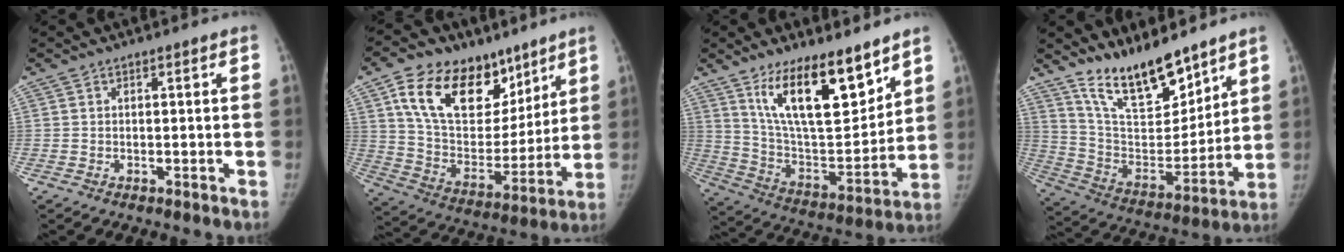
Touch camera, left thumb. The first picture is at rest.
{"total": 22.9, "force": [12.4, 14.3, 12.8], "torque": [-0.174, -0.039, 0.219]}
{"total": 19.1, "force": [12.3, 6.9, 12.9], "torque": [-0.174, -0.080, 0.227]}
{"total": 16.9, "force": [13.2, 5.8, 8.7], "torque": [-0.104, -0.088, 0.246]}